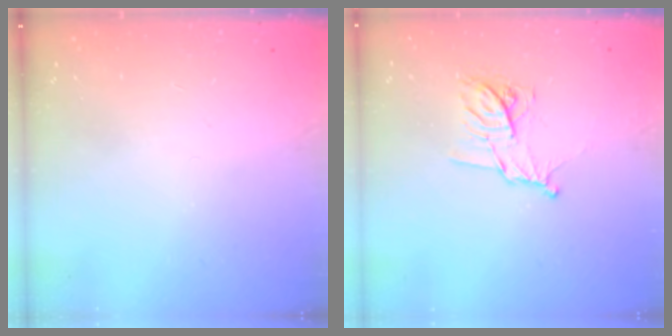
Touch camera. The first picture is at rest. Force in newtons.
{"total": 10.3, "press": 10.3, "slide": 0.3}